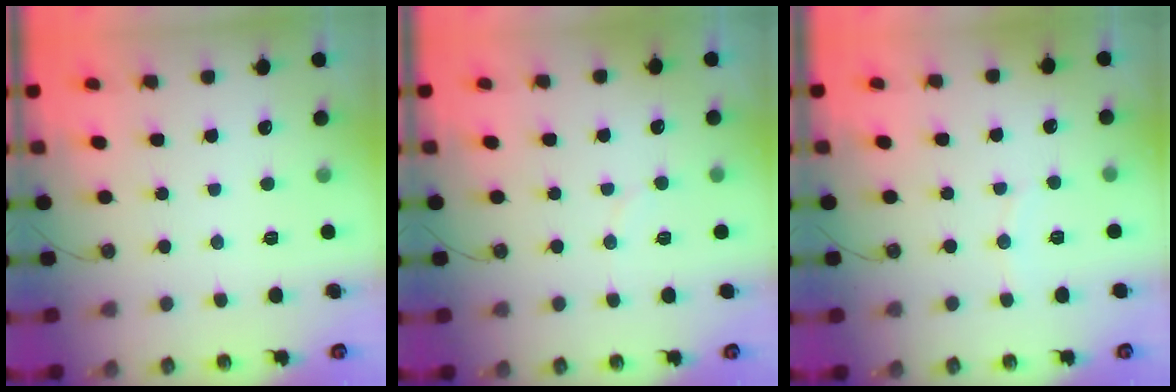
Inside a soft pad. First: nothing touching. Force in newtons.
{"total": 3.9, "press": 3.9, "slide": 0.4}
{"total": 3.2, "press": 3.2, "slide": 0.1}